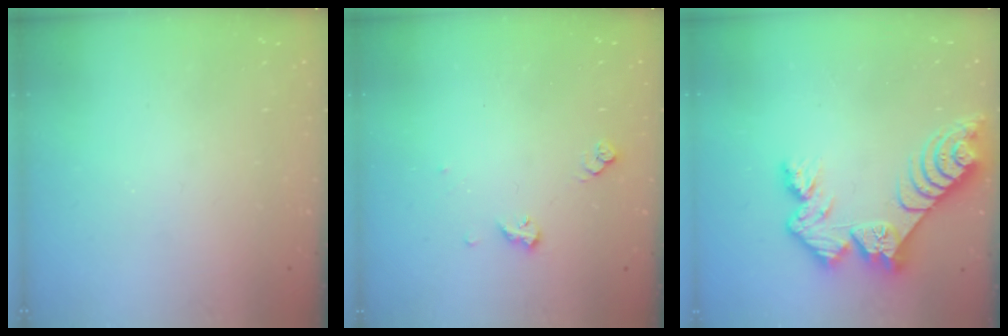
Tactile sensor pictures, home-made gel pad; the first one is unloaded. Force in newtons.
{"total": 6.0, "press": 5.7, "slide": 1.7}
{"total": 11.8, "press": 11.8, "slide": 1.1}